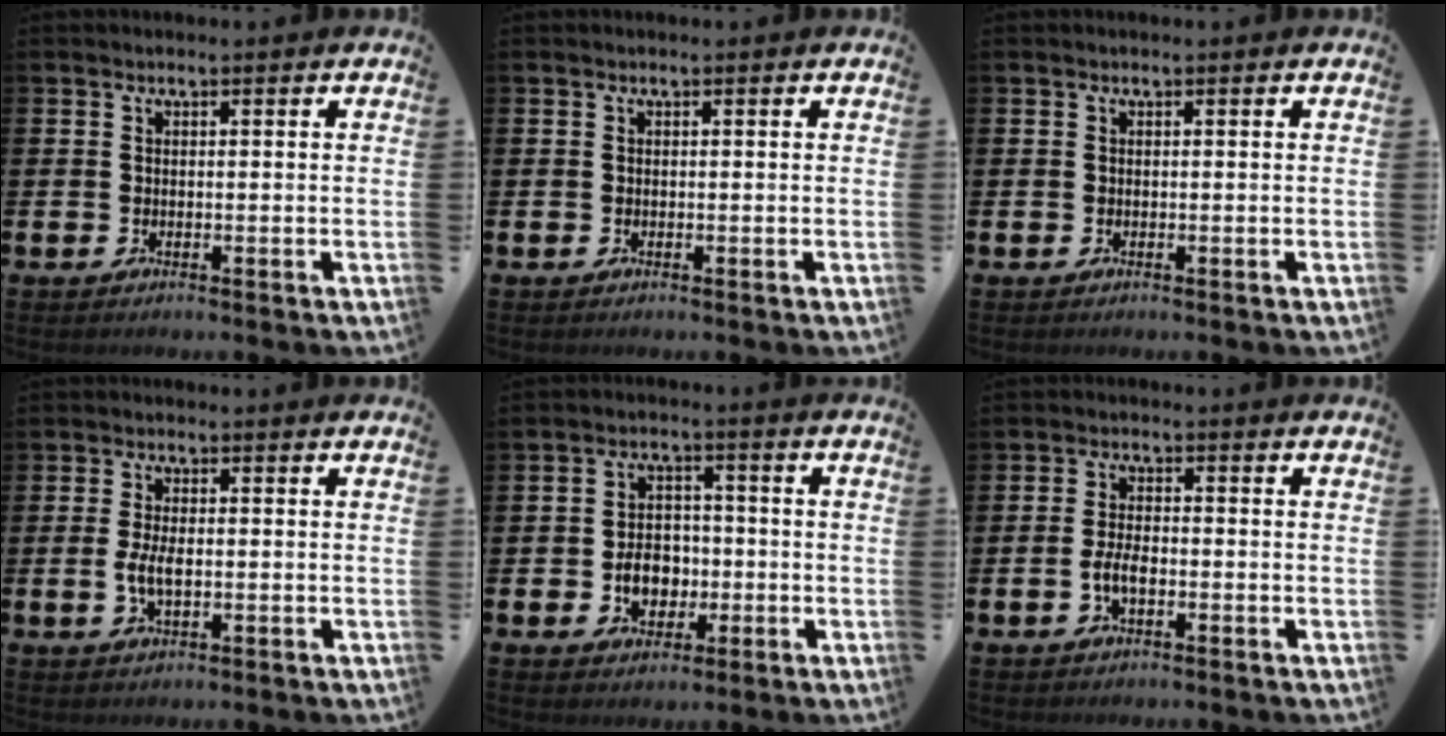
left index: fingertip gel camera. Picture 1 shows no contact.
{"total": 0.0}
{"total": 0.0}
{"total": 3.4, "force": [-0.3, 1.6, 3.1], "torque": [-0.059, -0.001, -0.010]}
{"total": 5.1, "force": [-1.2, 4.0, 3.1], "torque": [-0.041, 0.001, -0.028]}
{"total": 3.0, "force": [-0.8, 1.4, 2.6], "torque": [-0.042, 0.003, -0.016]}